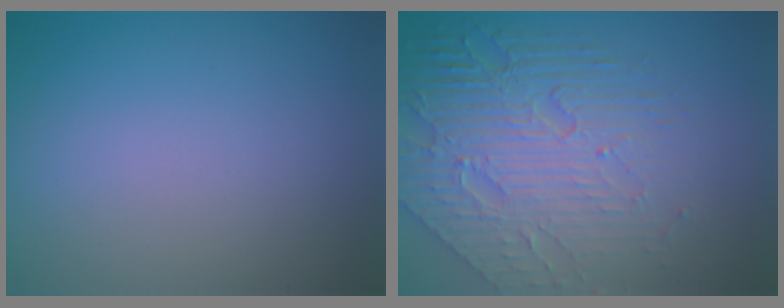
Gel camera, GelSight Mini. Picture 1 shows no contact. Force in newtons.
{"total": 8.3, "press": 5.6, "slide": 6.0}